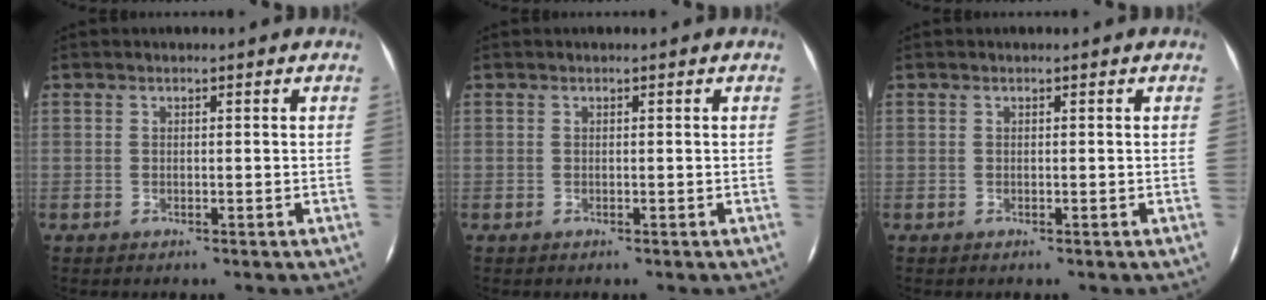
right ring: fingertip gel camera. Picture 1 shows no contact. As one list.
[{"total": 0.0}, {"total": 0.0}]